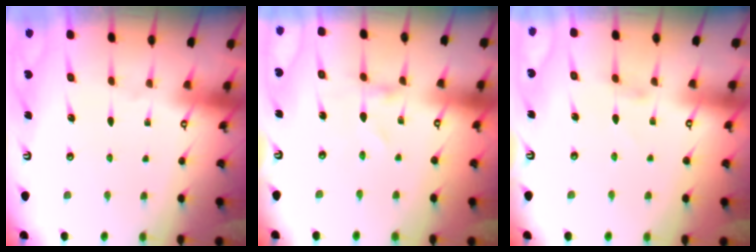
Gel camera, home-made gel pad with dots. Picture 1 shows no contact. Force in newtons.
{"total": 0.0}
{"total": 1.6, "press": 1.5, "slide": 0.4}